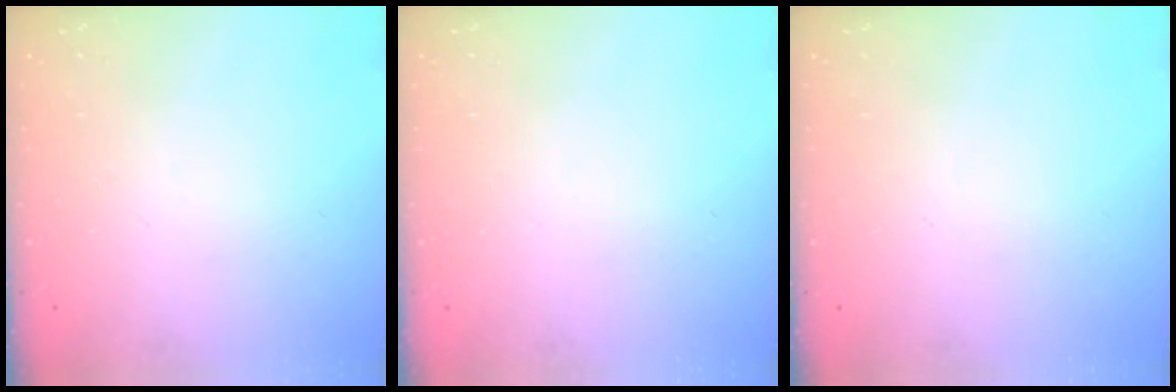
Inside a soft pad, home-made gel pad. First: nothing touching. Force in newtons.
{"total": 0.0}
{"total": 0.0}